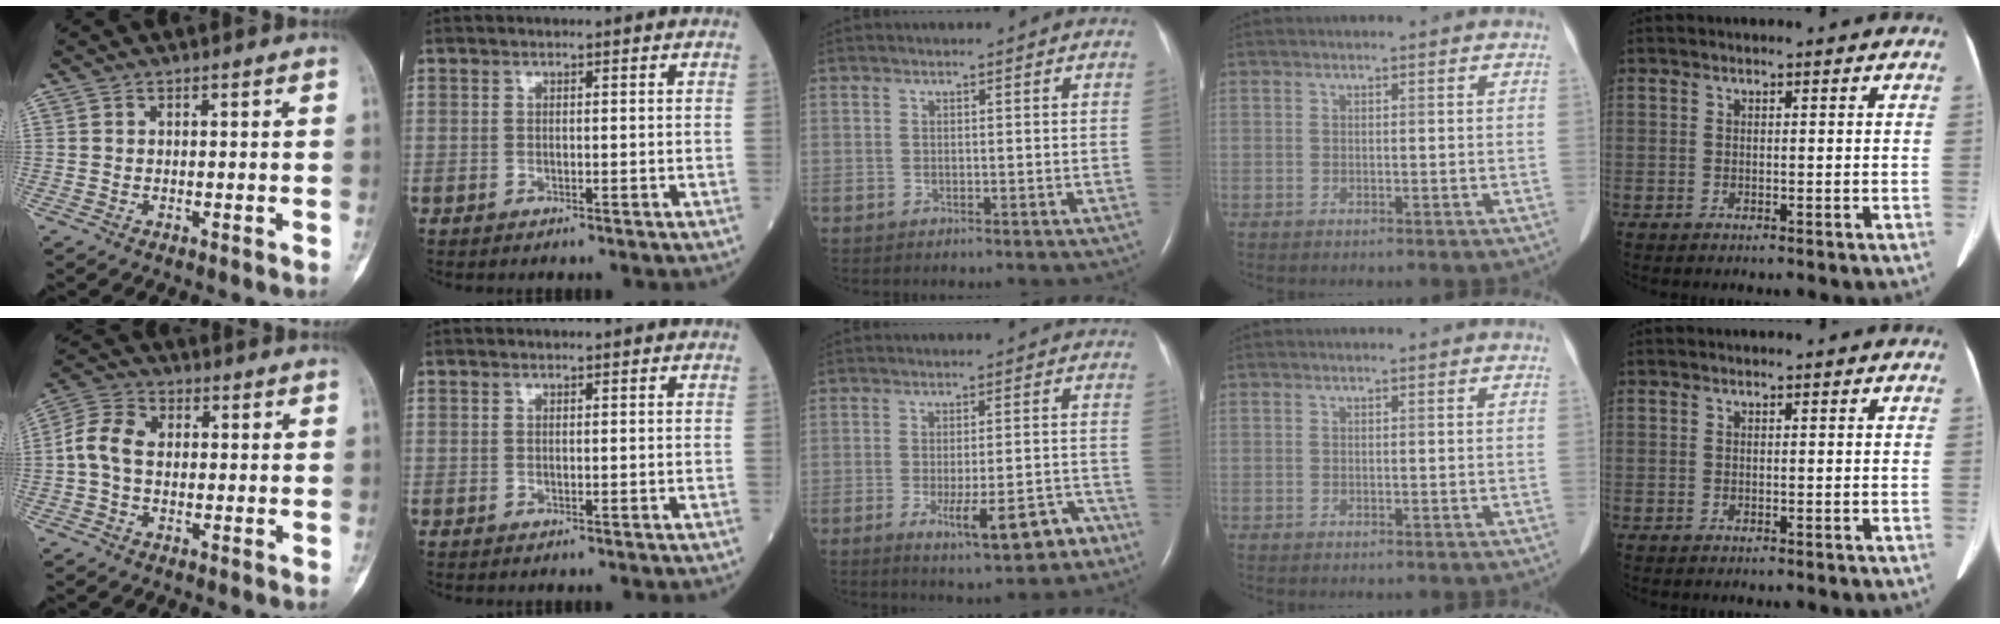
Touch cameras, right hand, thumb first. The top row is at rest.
{"thumb": {"total": 7.3, "force": [0.0, 5.2, 5.1], "torque": [-0.099, 0.024, -0.008]}, "middle": {"total": 8.6, "force": [-4.9, 1.8, 6.9], "torque": [-0.099, -0.003, -0.060]}}